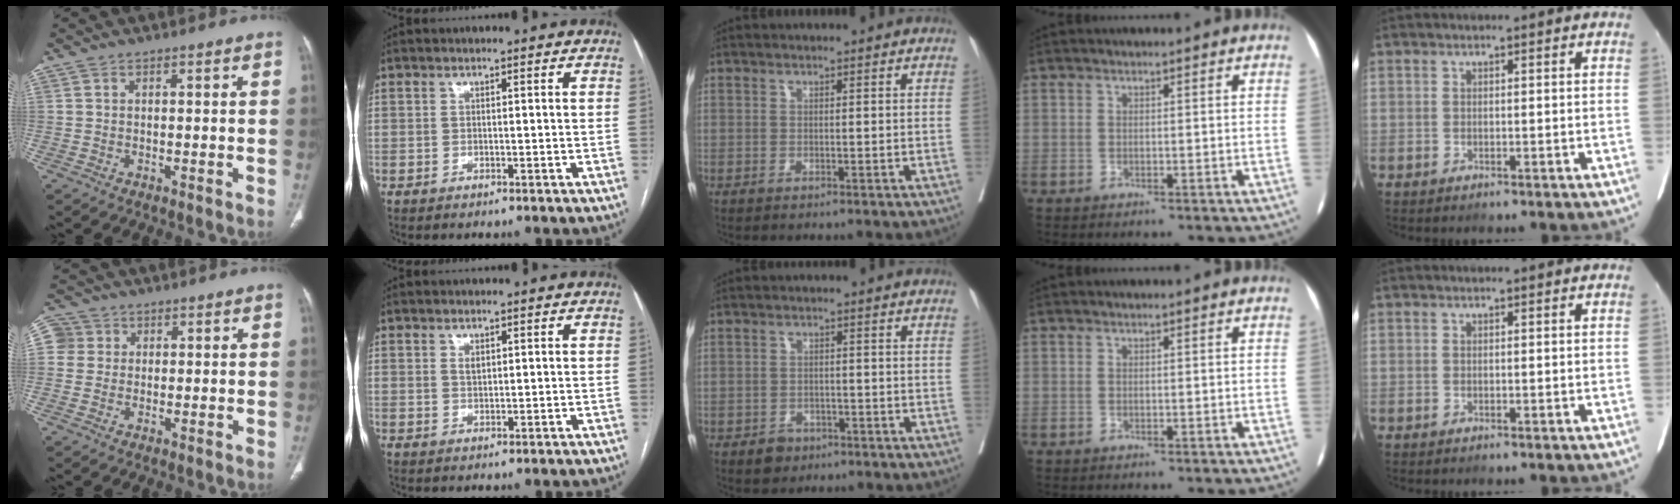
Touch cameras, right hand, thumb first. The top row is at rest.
{"thumb": {"total": 4.0, "force": [0.9, 3.9, 0.6], "torque": [0.006, 0.007, 0.014]}, "index": {"total": 1.4, "force": [0.6, 0.8, 0.9], "torque": [-0.017, -0.001, 0.014]}, "middle": {"total": 2.7, "force": [-1.8, 1.9, 0.7], "torque": [-0.010, 0.006, -0.023]}}